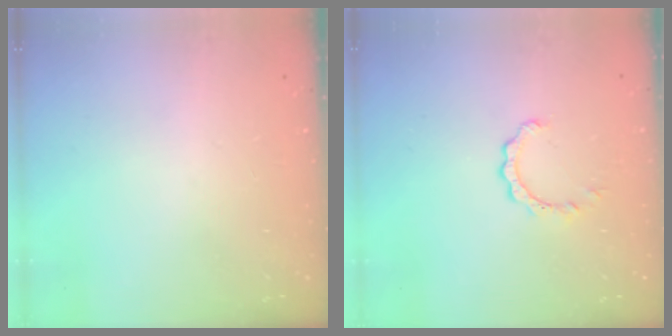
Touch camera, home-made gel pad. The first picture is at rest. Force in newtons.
{"total": 2.1, "press": 2.1, "slide": 0.1}